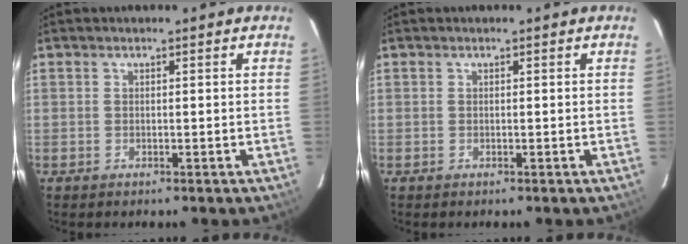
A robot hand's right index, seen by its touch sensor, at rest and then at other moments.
{"total": 0.0}